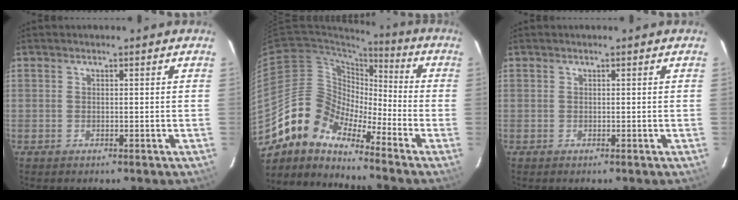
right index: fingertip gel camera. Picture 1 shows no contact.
{"total": 11.9, "force": [-9.7, 5.5, 4.3], "torque": [-0.068, 0.023, -0.204]}
{"total": 0.0}